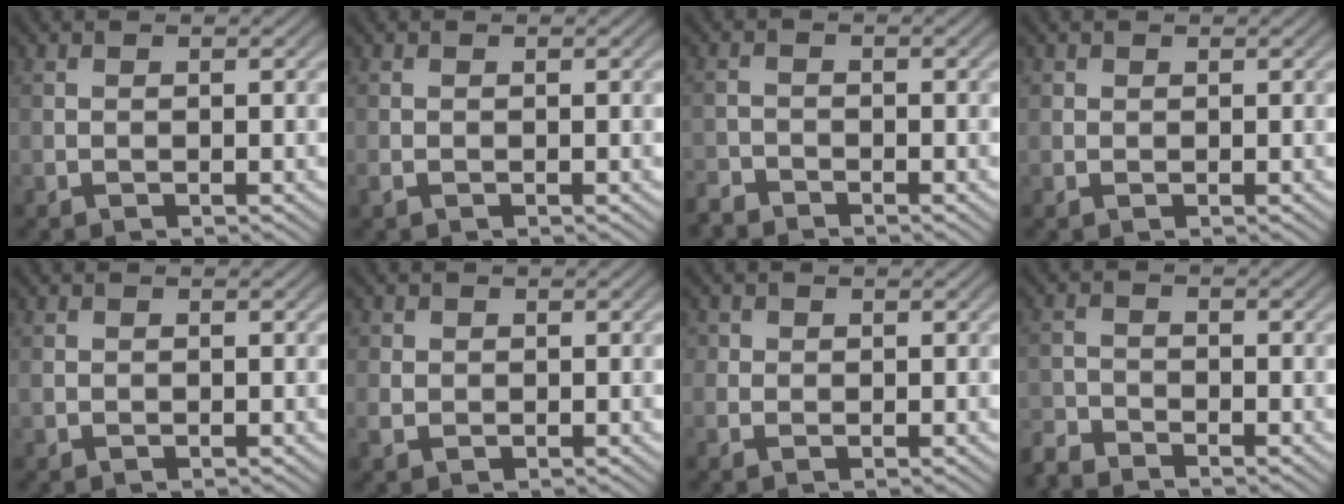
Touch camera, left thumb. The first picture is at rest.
{"total": 0.8, "force": [-0.5, 0.5, 0.4], "torque": [-0.014, -0.003, -0.010]}
{"total": 2.2, "force": [-2.1, 0.5, 0.3], "torque": [-0.008, -0.005, -0.051]}
{"total": 0.9, "force": [0.5, 0.8, 0.1], "torque": [-0.001, -0.002, 0.008]}
{"total": 0.7, "force": [0.1, 0.7, 0.3], "torque": [-0.011, -0.001, 0.004]}
{"total": 2.0, "force": [0.4, 1.8, 0.7], "torque": [-0.019, -0.001, 0.005]}
{"total": 1.7, "force": [0.6, 1.5, 0.3], "torque": [-0.006, -0.002, 0.005]}
{"total": 2.9, "force": [-2.8, 0.5, 0.6], "torque": [-0.015, -0.008, -0.069]}